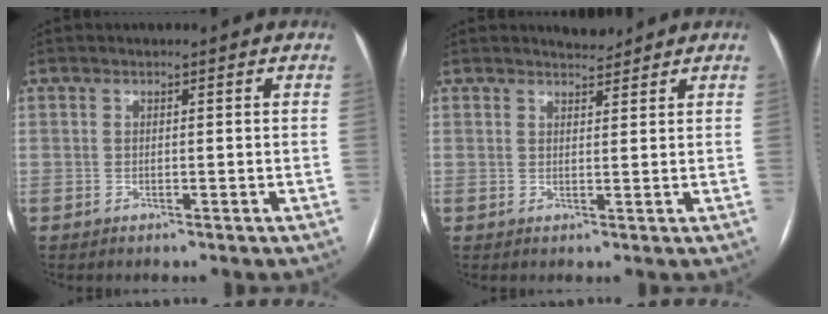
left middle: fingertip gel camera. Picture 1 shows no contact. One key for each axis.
{"total": 1.9, "fx": 1.9, "fy": 0.3, "fz": 0.1, "tx": -0.004, "ty": -0.002, "tz": 0.031}